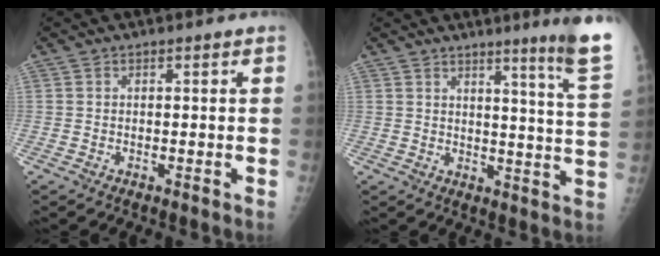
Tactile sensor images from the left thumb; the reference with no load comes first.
{"total": 11.1, "force": [8.0, -0.9, 7.6], "torque": [-0.090, -0.071, 0.091]}